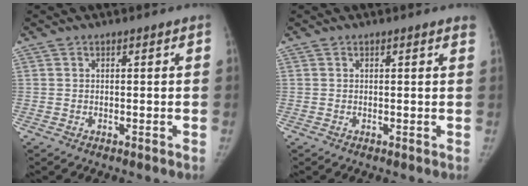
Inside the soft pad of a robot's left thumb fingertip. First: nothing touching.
{"total": 1.2, "force": [1.0, 0.1, 0.6], "torque": [-0.002, 0.001, 0.006]}